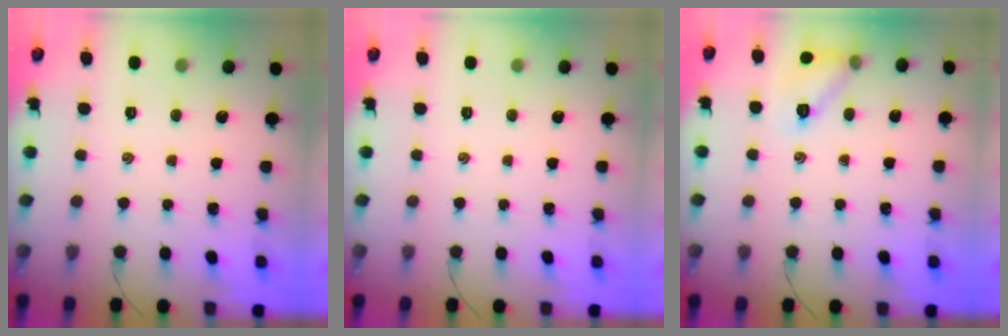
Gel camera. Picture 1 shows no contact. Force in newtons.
{"total": 0.0}
{"total": 9.7, "press": 9.7, "slide": 0.7}